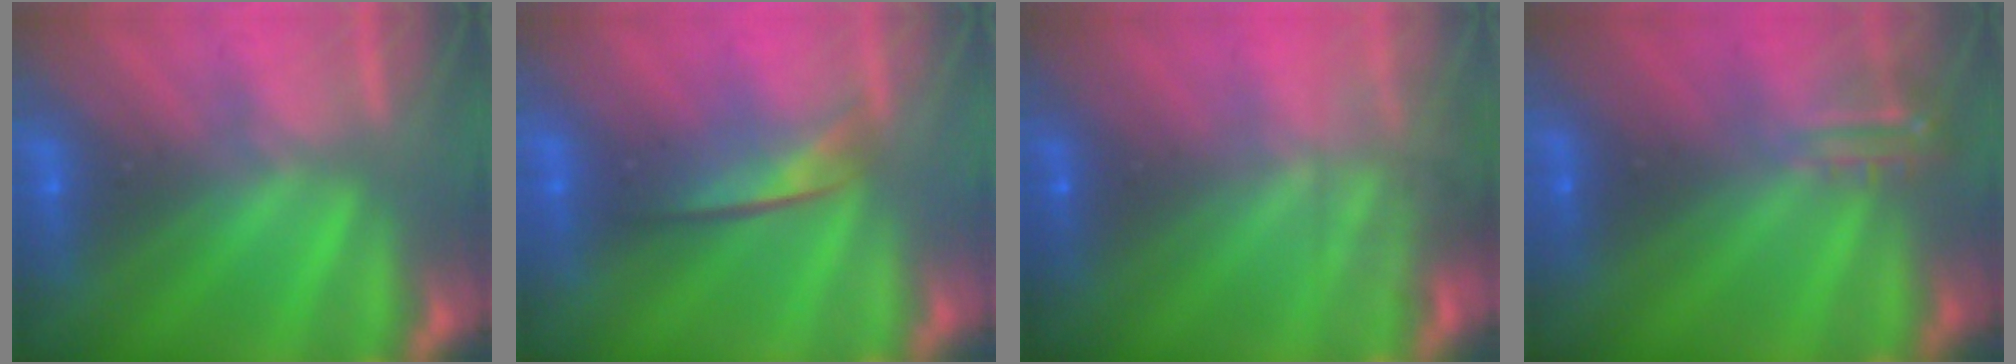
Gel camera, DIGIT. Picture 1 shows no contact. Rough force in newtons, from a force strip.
{"total": 2.1}
{"total": 11.2}
{"total": 4.5}